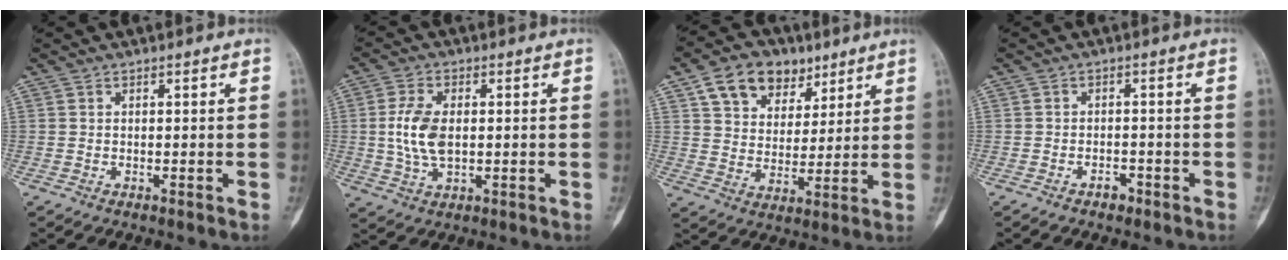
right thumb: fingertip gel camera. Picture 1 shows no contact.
{"total": 8.3, "force": [0.4, 4.6, 6.9], "torque": [-0.146, -0.002, 0.009]}
{"total": 13.0, "force": [7.2, 9.0, 6.1], "torque": [-0.070, -0.018, 0.124]}
{"total": 1.9, "force": [-1.4, 1.1, 0.7], "torque": [-0.010, 0.009, -0.021]}